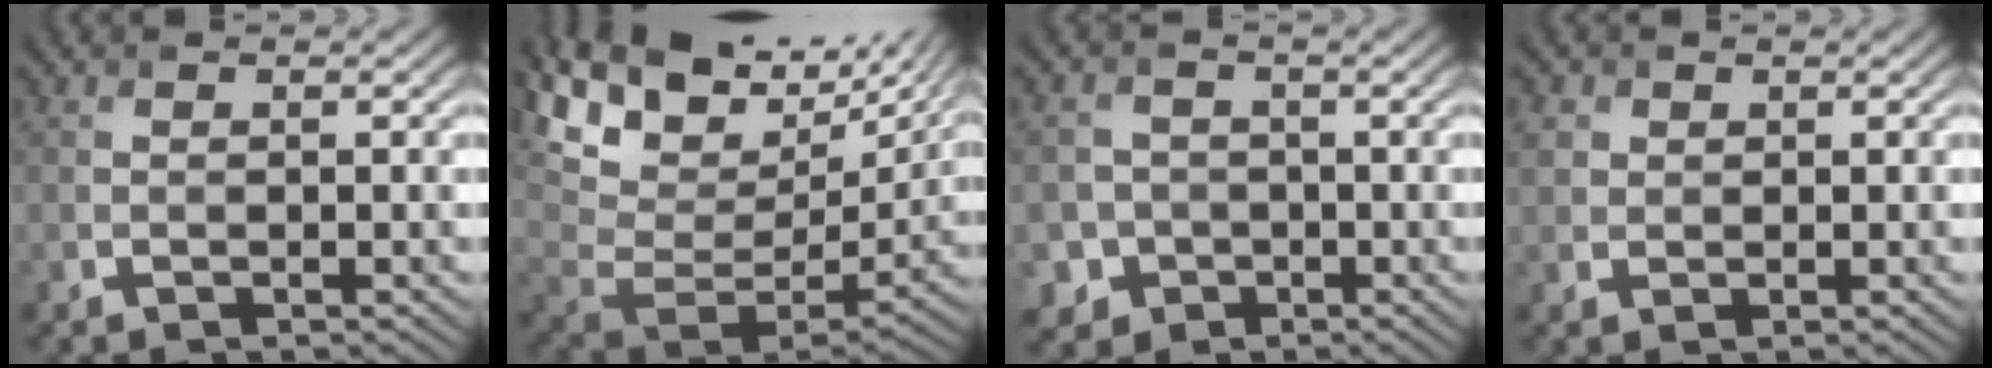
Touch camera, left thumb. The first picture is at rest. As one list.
[{"total": 18.1, "force": [10.3, 8.7, 12.1], "torque": [-0.237, 0.013, 0.187]}, {"total": 5.5, "force": [-2.2, 5.0, 0.9], "torque": [-0.027, -0.012, -0.059]}, {"total": 2.2, "force": [0.8, 1.9, 0.7], "torque": [-0.021, -0.002, 0.015]}]